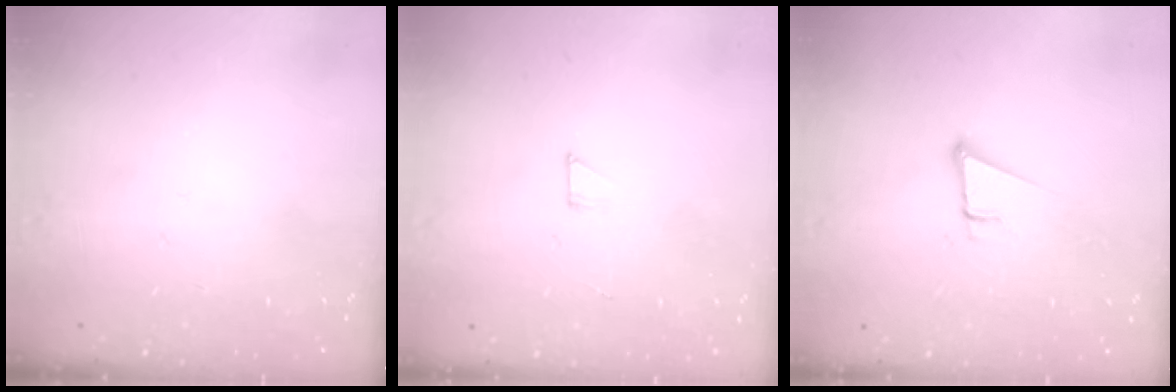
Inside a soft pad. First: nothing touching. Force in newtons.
{"total": 2.6, "press": 2.6, "slide": 0.1}
{"total": 5.0, "press": 4.4, "slide": 2.4}